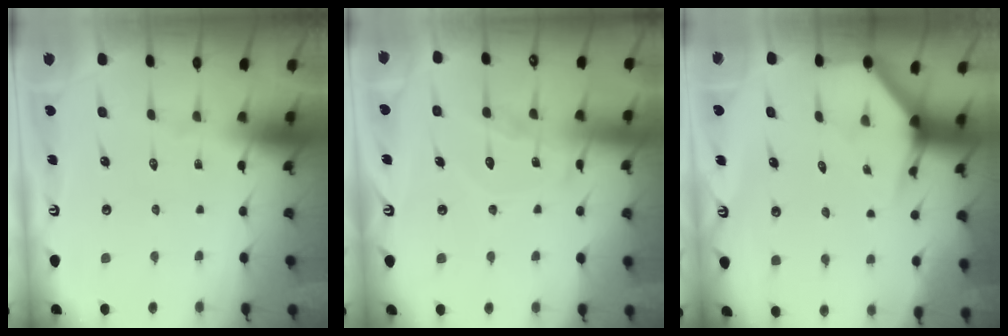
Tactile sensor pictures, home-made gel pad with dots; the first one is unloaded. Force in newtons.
{"total": 12.8, "press": 12.8, "slide": 1.0}
{"total": 4.0, "press": 4.0, "slide": 0.2}